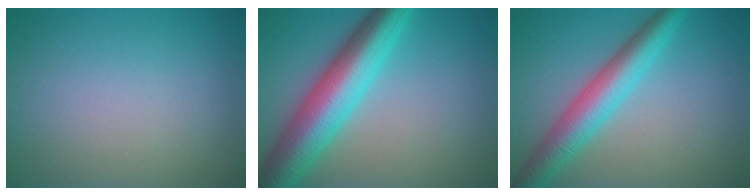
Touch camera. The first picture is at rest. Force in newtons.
{"total": 9.2, "press": 9.2, "slide": 0.2}
{"total": 5.6, "press": 5.6, "slide": 0.1}